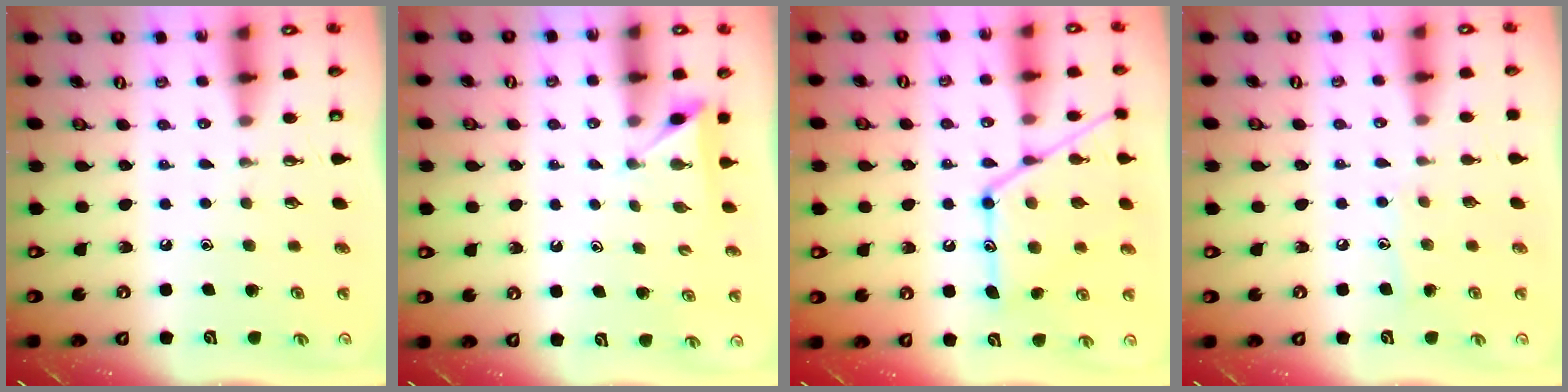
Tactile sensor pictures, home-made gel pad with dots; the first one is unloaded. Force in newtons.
{"total": 2.5, "press": 2.5, "slide": 0.3}
{"total": 17.9, "press": 17.8, "slide": 1.4}
{"total": 6.0, "press": 6.0, "slide": 0.5}